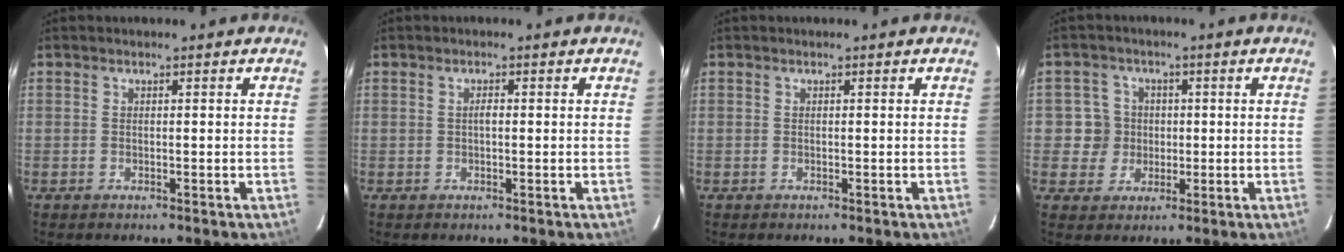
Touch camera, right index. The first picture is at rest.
{"total": 0.9, "force": [0.0, 0.4, 0.8], "torque": [-0.014, 0.003, -0.001]}
{"total": 0.0}
{"total": 5.2, "force": [-0.1, 5.2, 0.3], "torque": [0.001, 0.014, 0.000]}